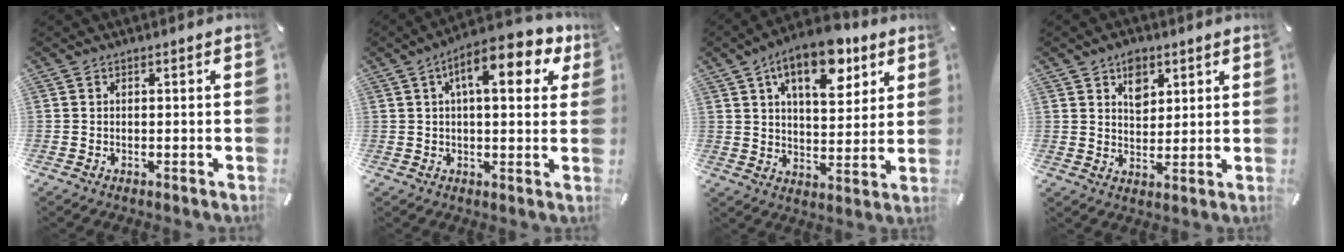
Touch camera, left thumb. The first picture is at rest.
{"total": 12.2, "force": [5.1, 4.8, 9.9], "torque": [-0.150, -0.008, 0.081]}
{"total": 14.5, "force": [8.2, 7.7, 9.2], "torque": [-0.127, -0.033, 0.139]}
{"total": 5.8, "force": [3.2, 4.2, 2.5], "torque": [-0.022, -0.013, 0.051]}